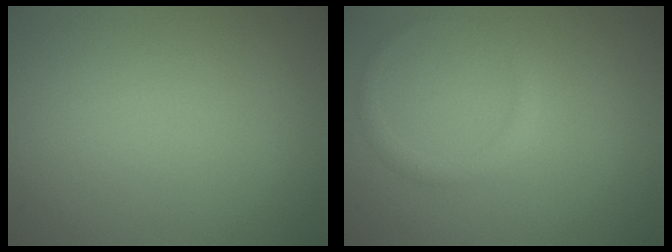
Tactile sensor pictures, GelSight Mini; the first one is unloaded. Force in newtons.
{"total": 1.2, "press": 1.2, "slide": 0.2}